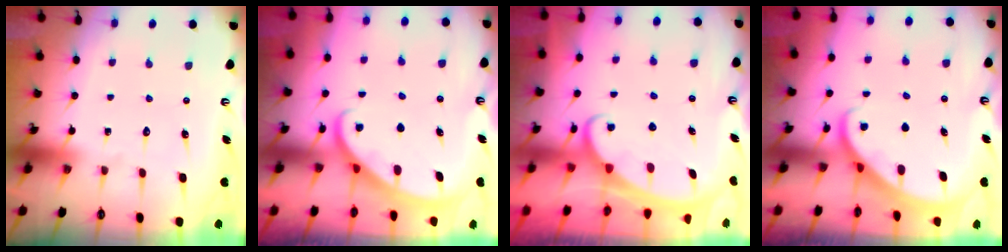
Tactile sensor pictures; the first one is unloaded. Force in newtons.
{"total": 2.8, "press": 2.8, "slide": 0.1}
{"total": 2.4, "press": 2.4, "slide": 0.3}
{"total": 1.9, "press": 1.9, "slide": 0.2}